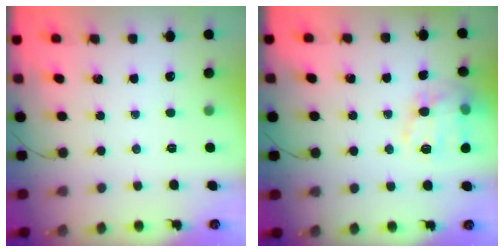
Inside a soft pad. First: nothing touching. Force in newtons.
{"total": 14.8, "press": 14.8, "slide": 0.7}